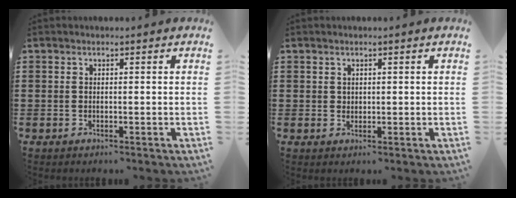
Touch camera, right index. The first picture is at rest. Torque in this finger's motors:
{"motor_torque": [0.73, 0.68, 0.03, 0.02]}